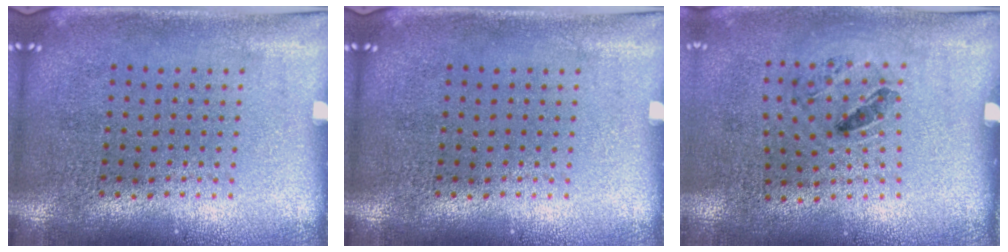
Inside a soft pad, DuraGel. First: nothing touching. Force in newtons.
{"total": 0.0}
{"total": 1.3, "press": 0.7, "slide": 1.1}